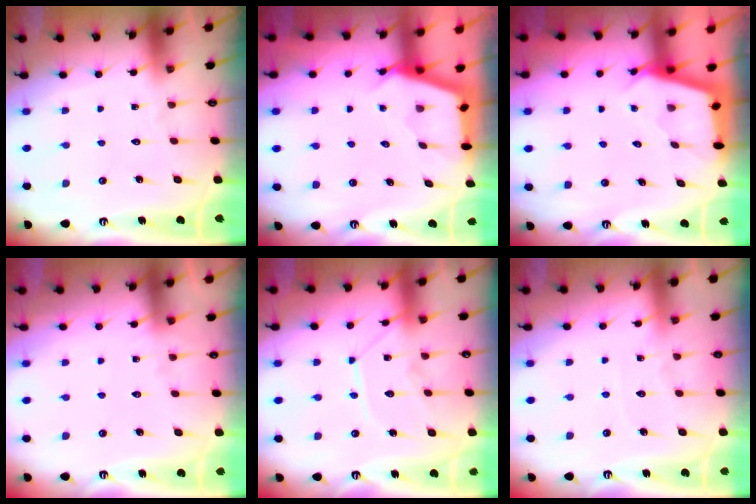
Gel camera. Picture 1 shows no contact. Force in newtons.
{"total": 3.1, "press": 3.1, "slide": 0.3}
{"total": 2.6, "press": 2.6, "slide": 0.4}
{"total": 6.4, "press": 6.3, "slide": 0.8}
{"total": 11.5, "press": 11.4, "slide": 0.9}
{"total": 5.0, "press": 5.0, "slide": 0.4}